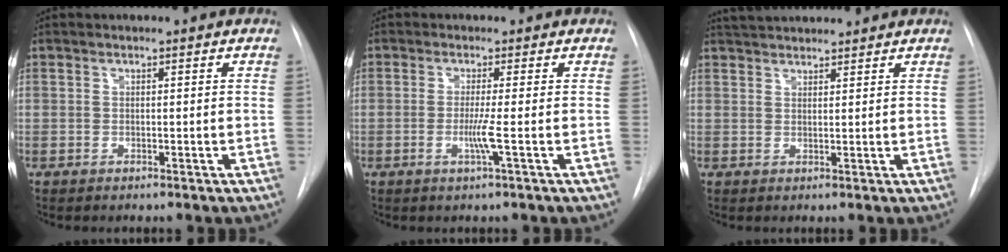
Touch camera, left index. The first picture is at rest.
{"total": 2.7, "force": [-0.7, -0.8, 2.5], "torque": [-0.052, -0.005, -0.015]}
{"total": 6.1, "force": [5.8, 0.8, 1.7], "torque": [-0.031, 0.039, 0.092]}